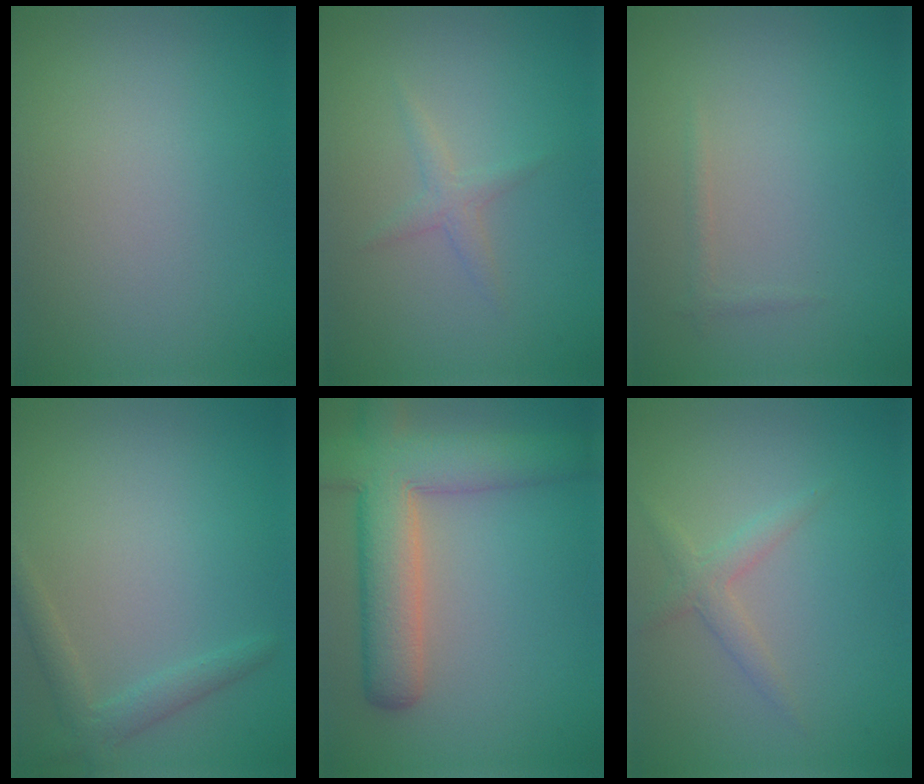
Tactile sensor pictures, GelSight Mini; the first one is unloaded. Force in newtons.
{"total": 1.2, "press": 1.2, "slide": 0.0}
{"total": 0.6, "press": 0.6, "slide": 0.0}
{"total": 2.0, "press": 2.0, "slide": 0.1}
{"total": 8.4, "press": 8.3, "slide": 0.6}
{"total": 1.7, "press": 1.7, "slide": 0.1}